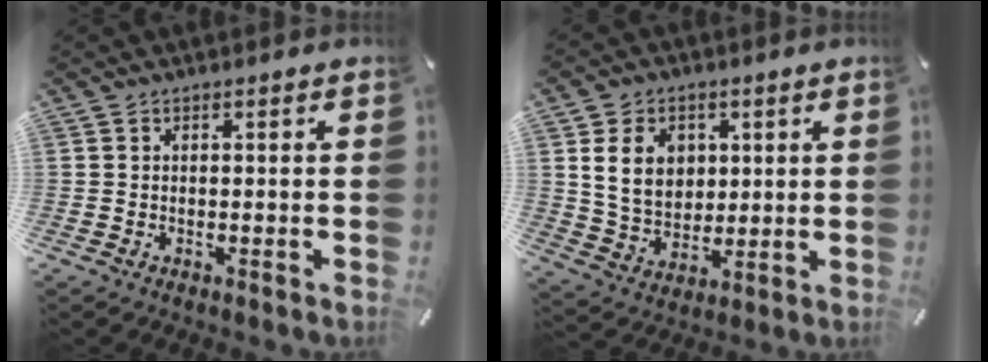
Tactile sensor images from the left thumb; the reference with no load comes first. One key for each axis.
{"total": 10.4, "fx": 2.7, "fy": 8.6, "fz": 5.2, "tx": -0.103, "ty": 0.004, "tz": 0.049}